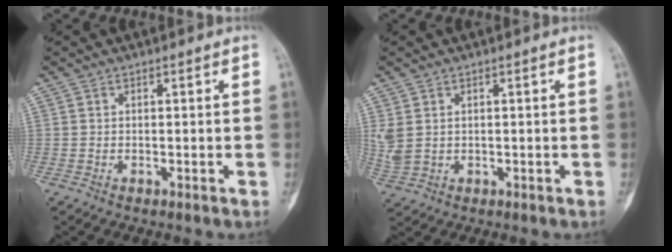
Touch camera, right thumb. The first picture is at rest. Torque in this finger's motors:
{"motor_torque": [0.02, 0.09, 0.52, 0.10, 0.04]}